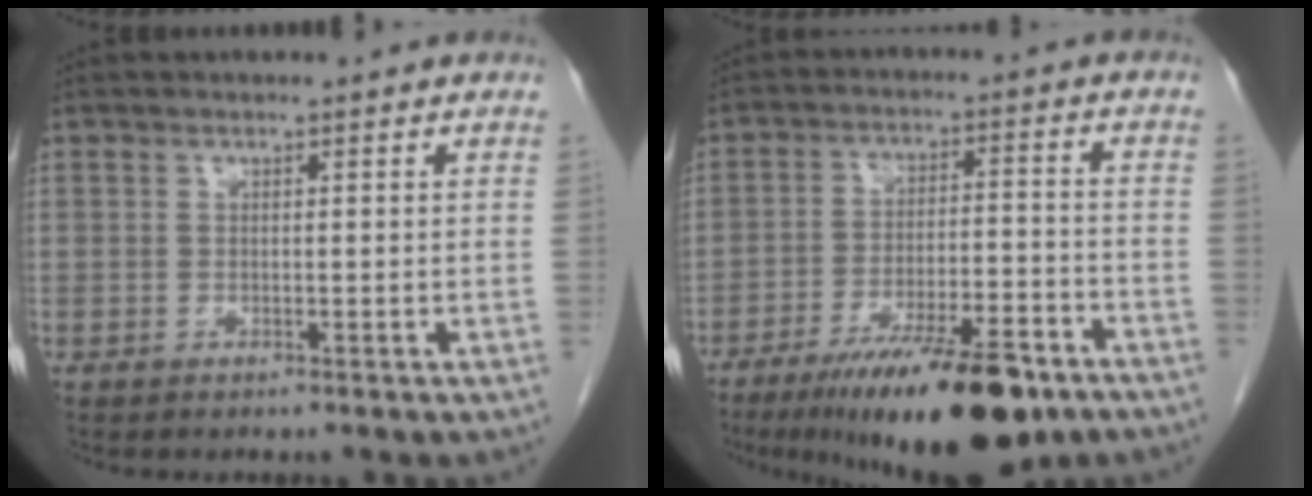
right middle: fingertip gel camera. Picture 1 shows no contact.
{"total": 17.4, "force": [-11.9, 3.9, 12.1], "torque": [-0.162, -0.010, -0.192]}